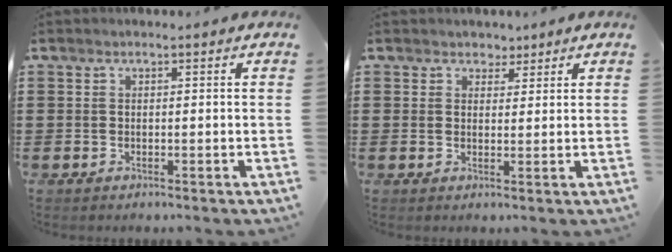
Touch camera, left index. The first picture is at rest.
{"total": 2.1, "force": [1.6, 1.4, 0.1], "torque": [-0.002, 0.006, 0.026]}